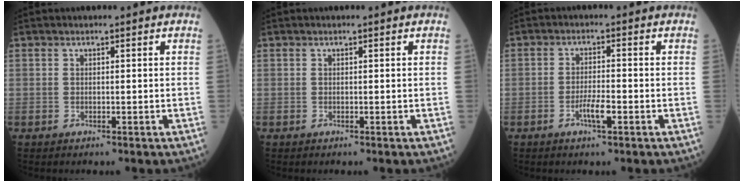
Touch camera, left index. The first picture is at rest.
{"total": 0.0}
{"total": 3.3, "force": [-1.5, 0.5, 2.9], "torque": [-0.056, 0.000, -0.029]}